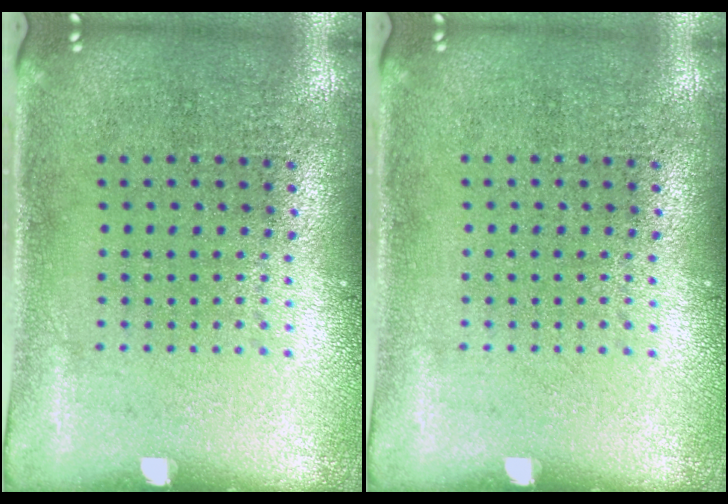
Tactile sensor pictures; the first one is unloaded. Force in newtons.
{"total": 0.0}